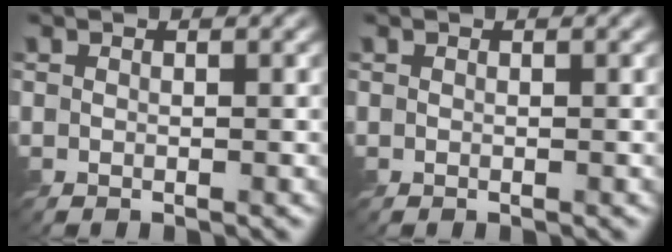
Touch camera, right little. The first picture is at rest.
{"total": 0.0}